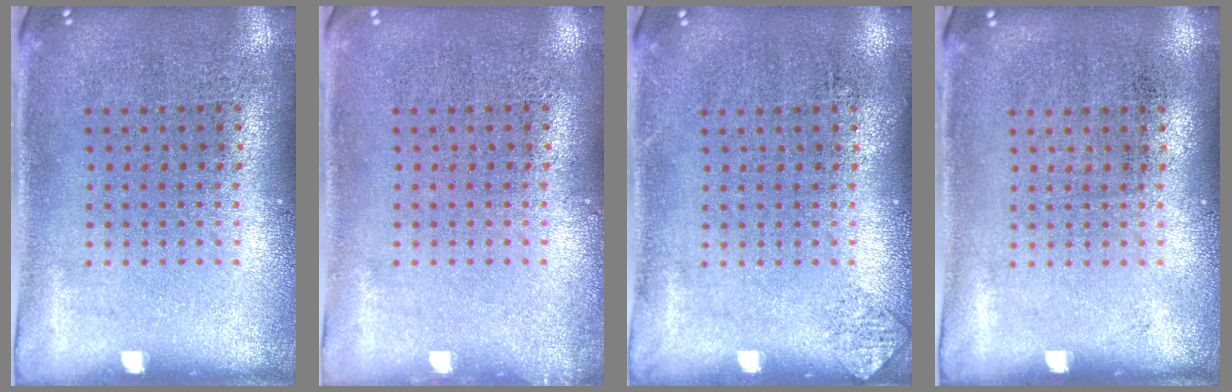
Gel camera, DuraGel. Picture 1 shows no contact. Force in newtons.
{"total": 0.6, "press": 0.6, "slide": 0.2}
{"total": 0.6, "press": 0.6, "slide": 0.2}
{"total": 0.0}